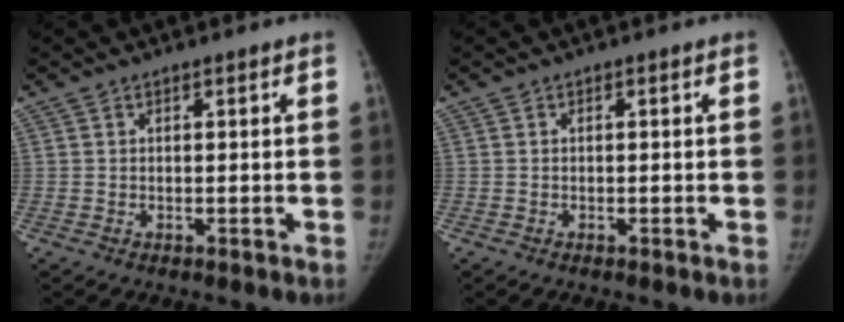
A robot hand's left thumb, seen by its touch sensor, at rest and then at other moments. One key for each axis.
{"total": 0.0}